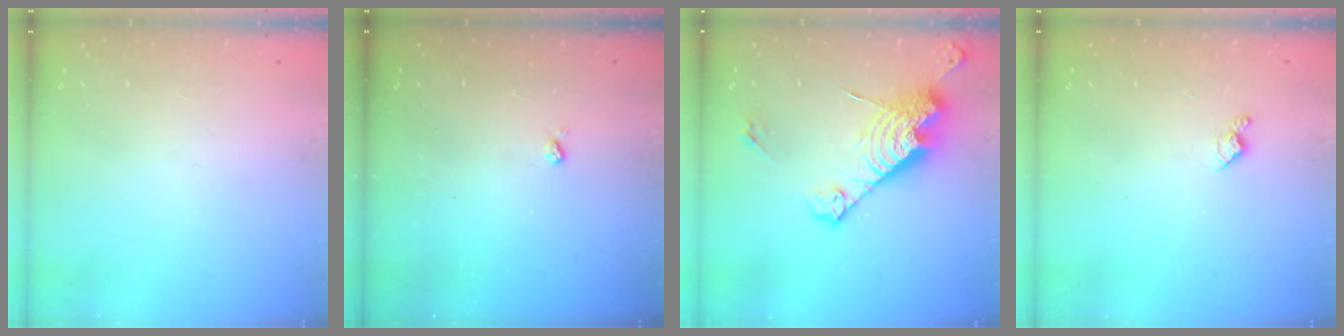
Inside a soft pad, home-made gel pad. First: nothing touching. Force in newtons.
{"total": 2.5, "press": 2.5, "slide": 0.5}
{"total": 16.6, "press": 16.5, "slide": 1.4}
{"total": 4.0, "press": 3.9, "slide": 0.6}